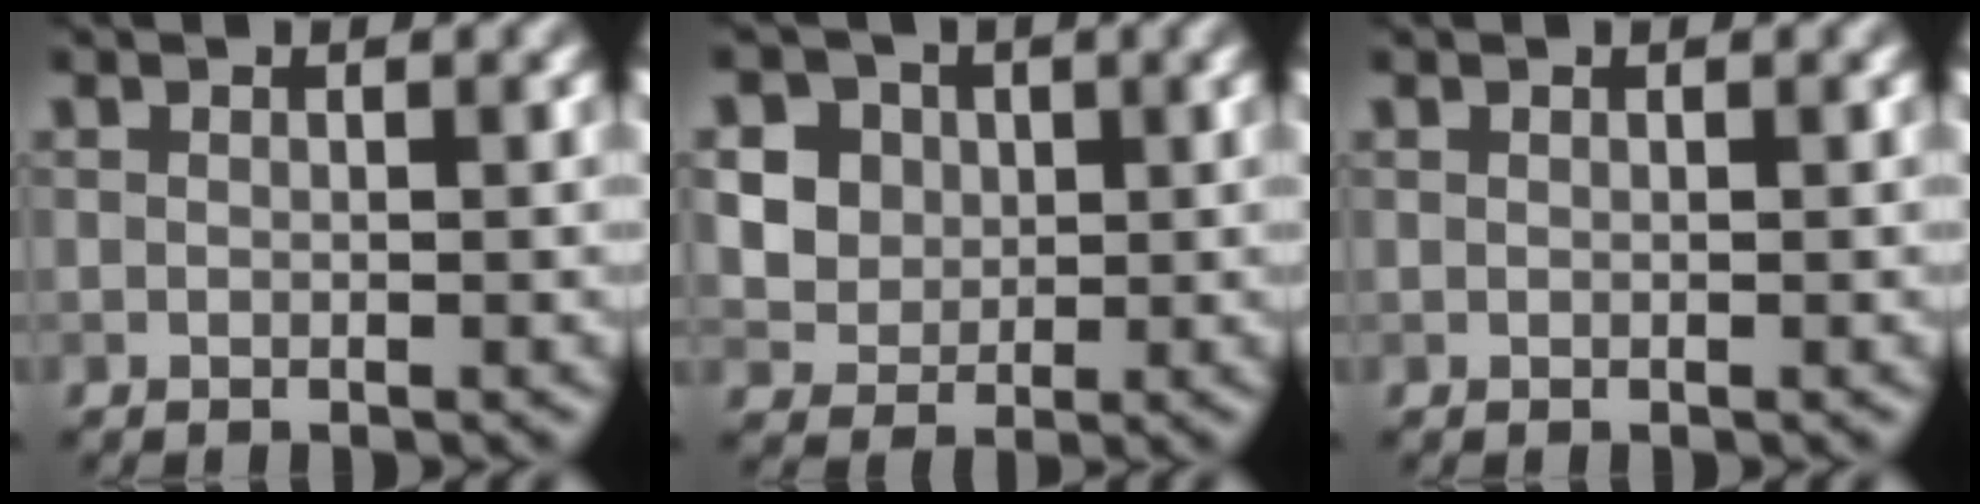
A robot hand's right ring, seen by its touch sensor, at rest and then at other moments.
{"total": 7.7, "force": [2.8, 6.4, 3.3], "torque": [-0.061, 0.022, 0.038]}
{"total": 0.0}